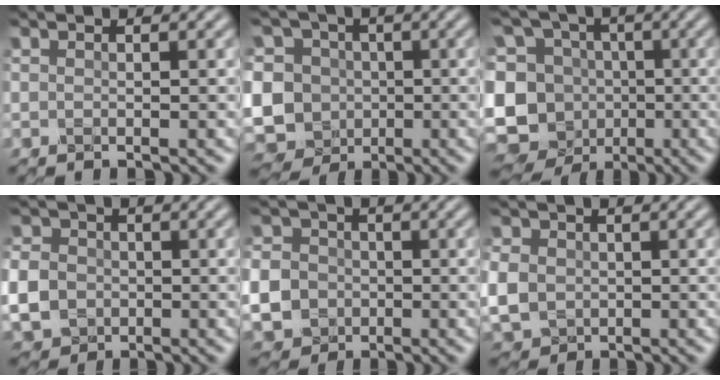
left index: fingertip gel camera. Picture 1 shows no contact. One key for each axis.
{"total": 15.4, "fx": -0.9, "fy": 14.4, "fz": 5.6, "tx": -0.150, "ty": 0.003, "tz": -0.045}
{"total": 16.2, "fx": -4.1, "fy": 14.9, "fz": 5.1, "tx": -0.142, "ty": 0.018, "tz": -0.085}
{"total": 5.0, "fx": -1.1, "fy": 4.4, "fz": 2.3, "tx": -0.059, "ty": -0.007, "tz": -0.031}
{"total": 7.9, "fx": -1.9, "fy": 7.1, "fz": 2.9, "tx": -0.078, "ty": -0.017, "tz": -0.066}
{"total": 4.3, "fx": -0.3, "fy": 3.8, "fz": 2.2, "tx": -0.066, "ty": -0.001, "tz": -0.010}